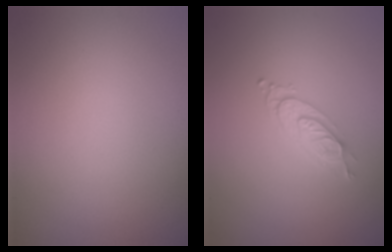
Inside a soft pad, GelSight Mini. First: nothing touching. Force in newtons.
{"total": 2.0, "press": 1.4, "slide": 1.4}